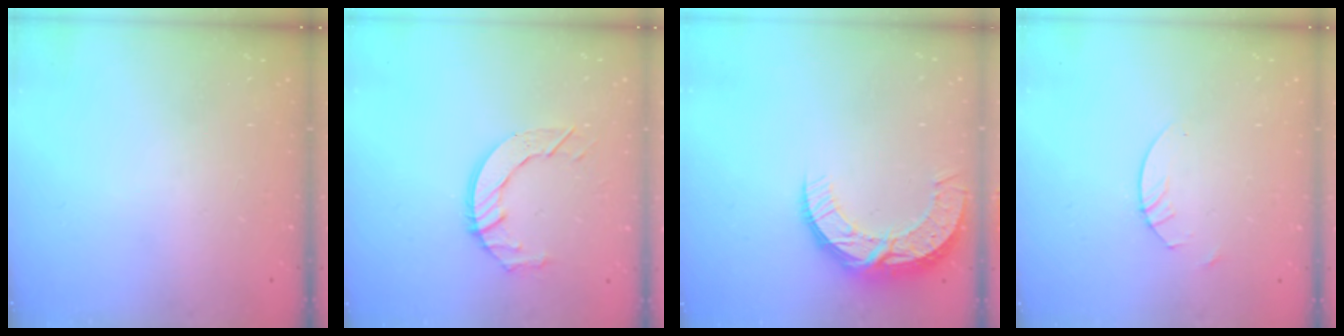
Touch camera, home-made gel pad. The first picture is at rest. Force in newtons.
{"total": 8.1, "press": 8.0, "slide": 0.4}
{"total": 10.2, "press": 10.2, "slide": 0.8}
{"total": 2.4, "press": 2.4, "slide": 0.1}